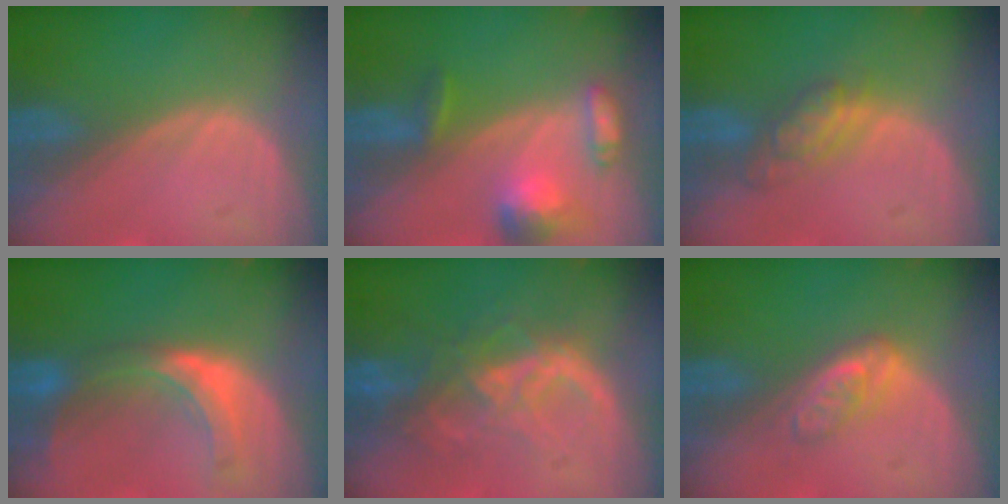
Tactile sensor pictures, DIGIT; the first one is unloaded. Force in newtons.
{"total": 7.1, "press": 6.5, "slide": 2.7}
{"total": 5.4, "press": 4.7, "slide": 2.7}
{"total": 7.5, "press": 6.8, "slide": 3.2}
{"total": 8.9, "press": 7.6, "slide": 4.7}
{"total": 4.8, "press": 4.3, "slide": 2.3}